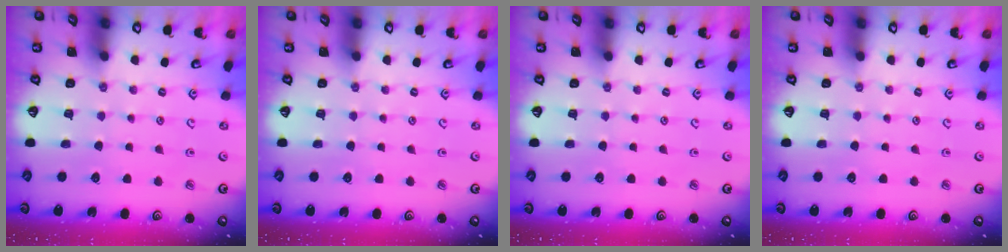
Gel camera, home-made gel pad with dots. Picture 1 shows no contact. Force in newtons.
{"total": 0.0}
{"total": 0.0}
{"total": 0.0}